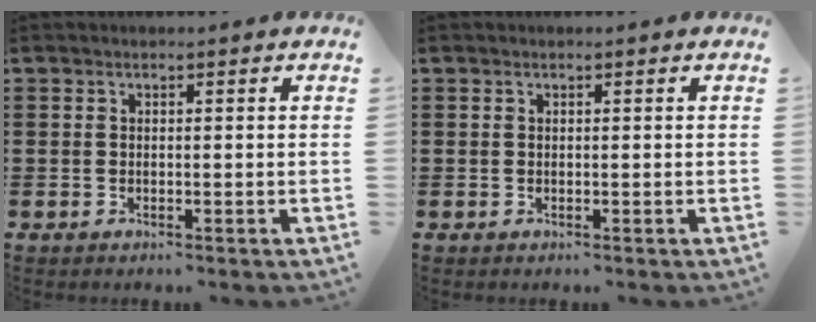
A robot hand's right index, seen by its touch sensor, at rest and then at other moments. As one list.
[{"total": 0.0}]